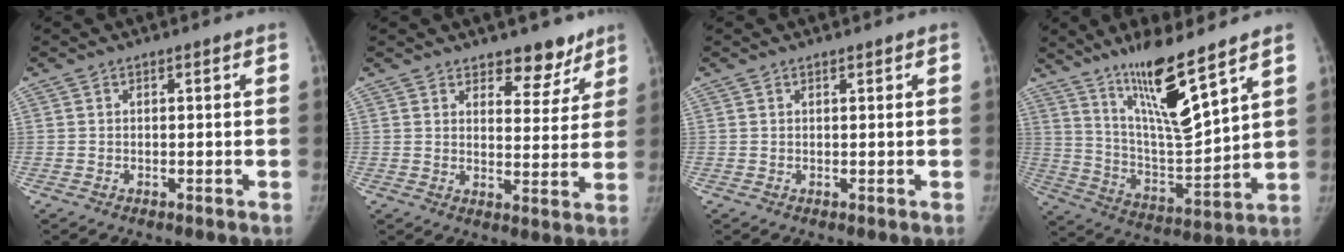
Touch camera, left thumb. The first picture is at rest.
{"total": 7.3, "force": [5.6, 3.8, 2.6], "torque": [0.010, -0.035, 0.078]}
{"total": 0.0}
{"total": 15.6, "force": [10.6, 2.1, 11.3], "torque": [-0.187, -0.078, 0.203]}